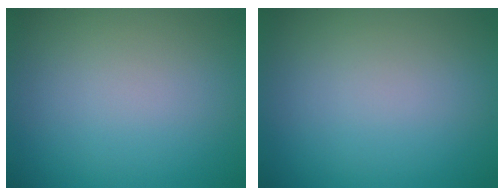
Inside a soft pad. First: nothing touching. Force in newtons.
{"total": 0.0}